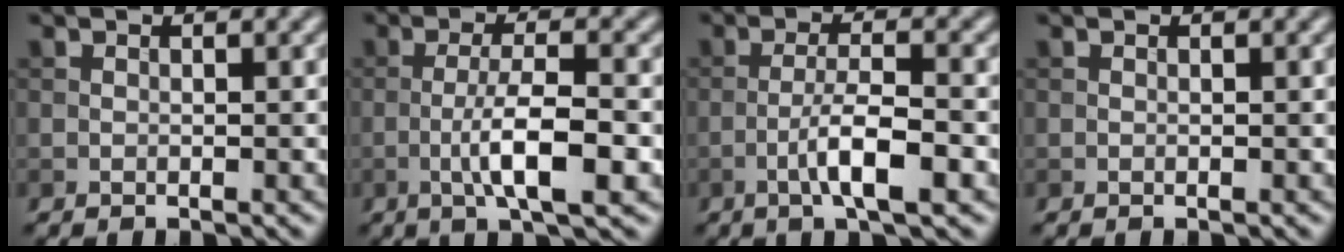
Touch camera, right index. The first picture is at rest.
{"total": 5.6, "force": [-1.6, 1.2, 5.2], "torque": [-0.092, 0.004, -0.032]}
{"total": 4.7, "force": [-1.9, 0.9, 4.2], "torque": [-0.076, 0.005, -0.036]}
{"total": 0.0}